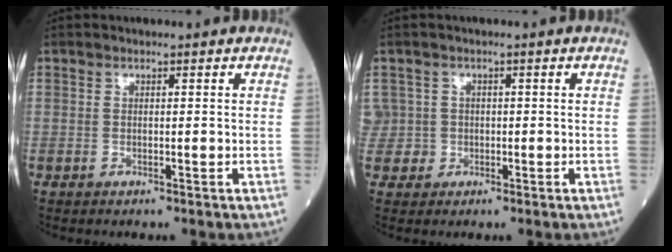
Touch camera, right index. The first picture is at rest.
{"total": 3.5, "force": [-0.2, 3.5, -0.3], "torque": [0.012, 0.015, -0.001]}